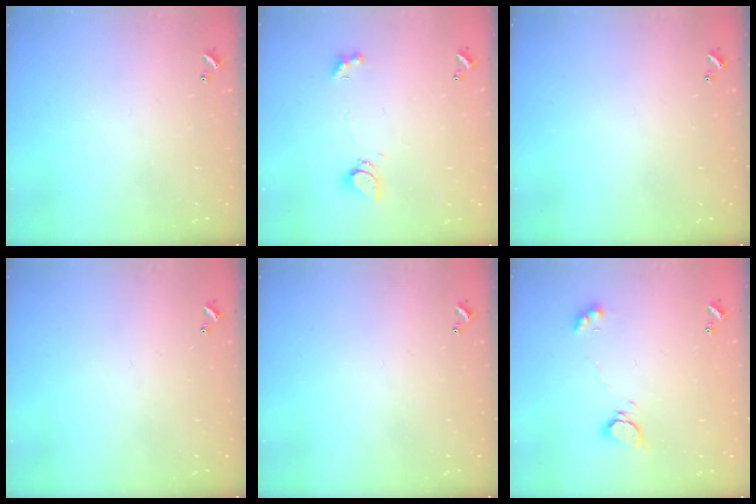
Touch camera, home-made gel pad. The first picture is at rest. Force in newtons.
{"total": 1.8, "press": 1.7, "slide": 0.5}
{"total": 0.0}
{"total": 0.0}
{"total": 0.0}
{"total": 4.6, "press": 4.6, "slide": 0.5}